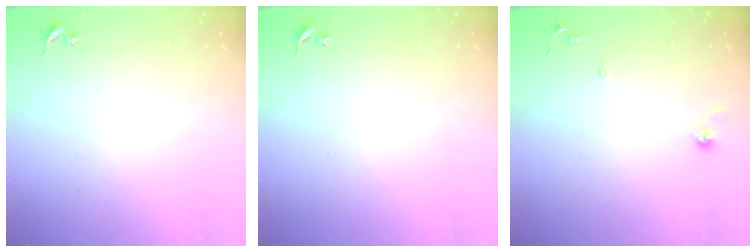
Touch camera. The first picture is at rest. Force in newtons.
{"total": 0.0}
{"total": 8.0, "press": 8.0, "slide": 0.8}